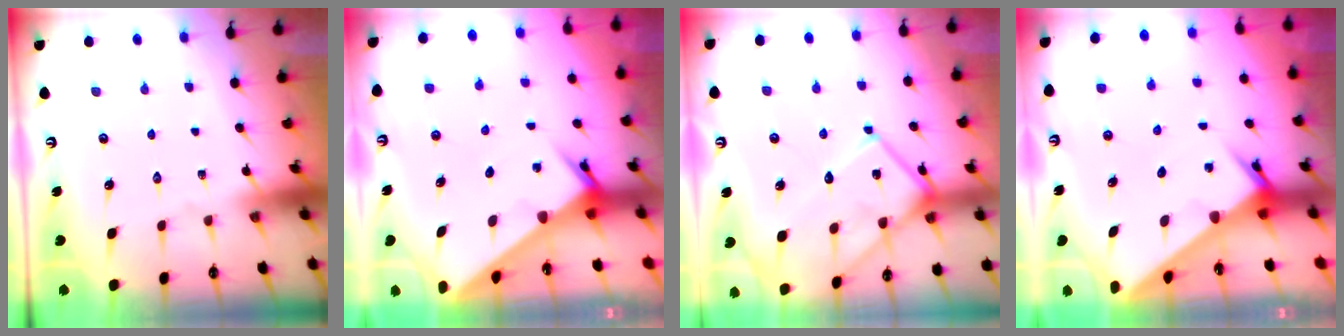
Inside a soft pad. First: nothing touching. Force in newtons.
{"total": 3.6, "press": 3.6, "slide": 0.4}
{"total": 16.1, "press": 16.0, "slide": 1.7}
{"total": 3.6, "press": 3.6, "slide": 0.4}